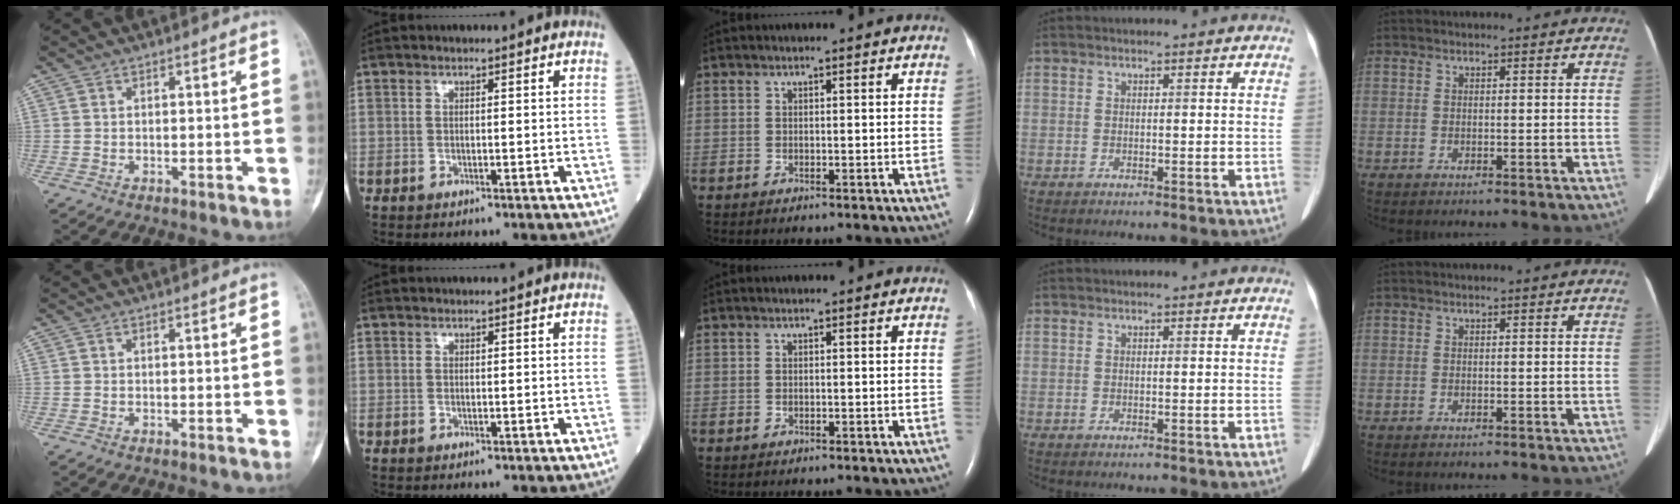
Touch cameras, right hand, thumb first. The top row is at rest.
{}